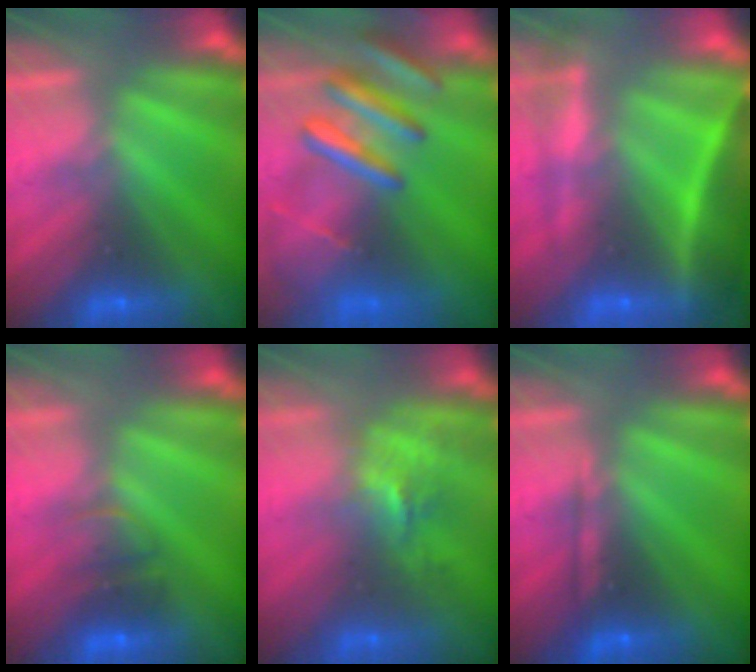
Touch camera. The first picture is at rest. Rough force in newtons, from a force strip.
{"total": 8.6}
{"total": 7.8}
{"total": 2.2}
{"total": 2.6}
{"total": 2.1}